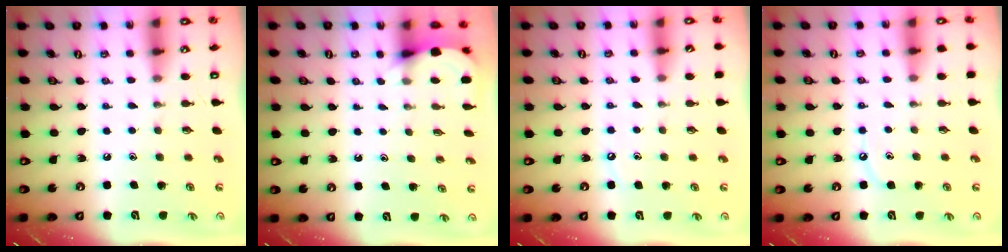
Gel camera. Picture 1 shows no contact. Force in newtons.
{"total": 4.2, "press": 4.2, "slide": 0.4}
{"total": 2.9, "press": 2.8, "slide": 0.5}
{"total": 4.4, "press": 4.3, "slide": 0.6}